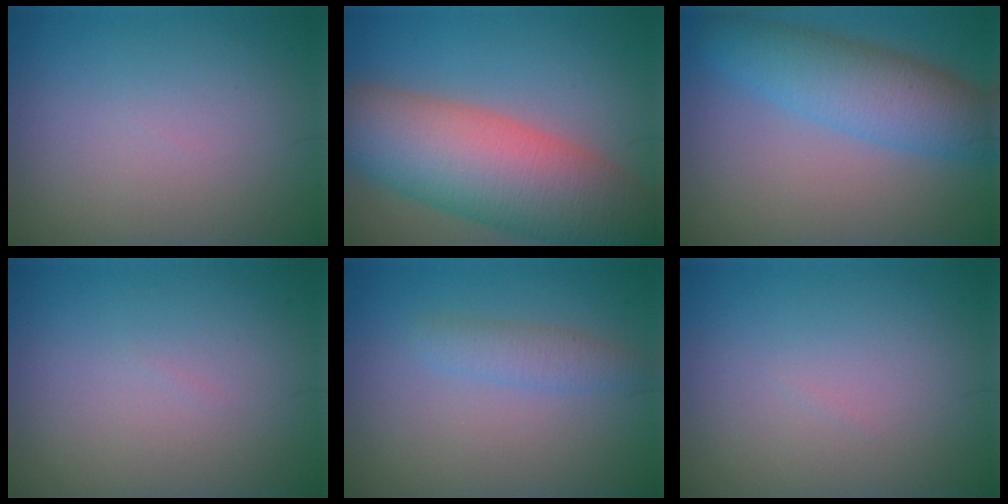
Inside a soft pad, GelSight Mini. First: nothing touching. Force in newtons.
{"total": 11.8, "press": 11.8, "slide": 0.5}
{"total": 6.0, "press": 6.0, "slide": 0.1}
{"total": 0.0}
{"total": 1.9, "press": 1.9, "slide": 0.1}
{"total": 0.0}